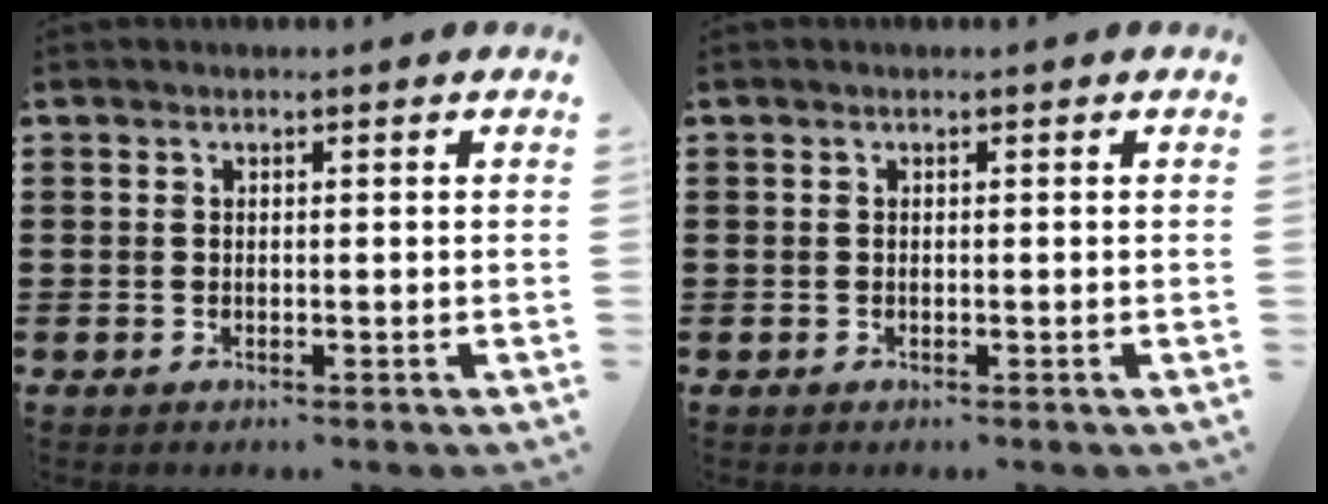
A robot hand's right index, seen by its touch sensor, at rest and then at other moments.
{"total": 0.0}